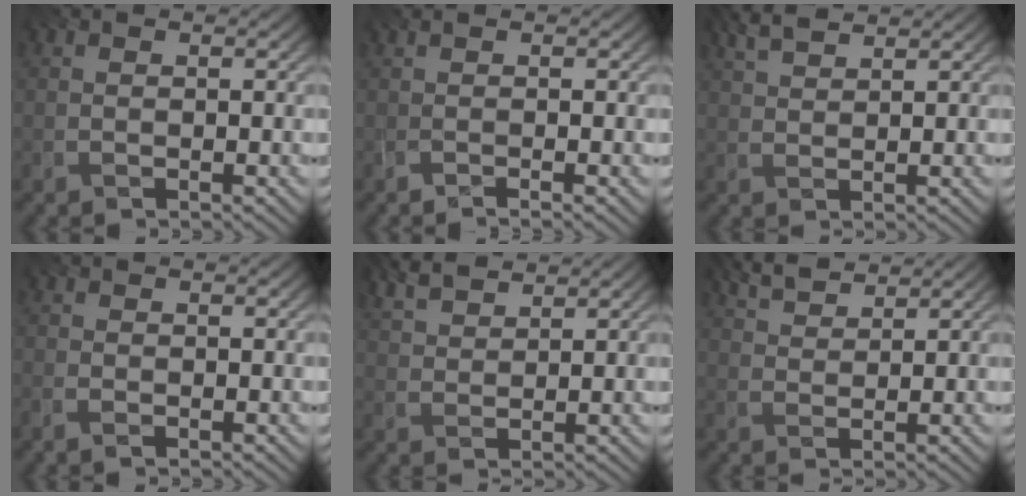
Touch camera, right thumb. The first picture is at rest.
{"total": 1.0, "force": [-0.4, -0.7, 0.5], "torque": [-0.006, 0.005, -0.014]}
{"total": 3.7, "force": [2.9, 0.5, 2.1], "torque": [-0.048, 0.007, 0.054]}
{"total": 1.3, "force": [-1.0, 0.7, 0.5], "torque": [-0.012, -0.003, -0.027]}
{"total": 5.1, "force": [4.3, 1.2, 2.5], "torque": [-0.061, 0.004, 0.079]}
{"total": 3.9, "force": [3.3, 0.6, 2.0], "torque": [-0.041, 0.003, 0.062]}